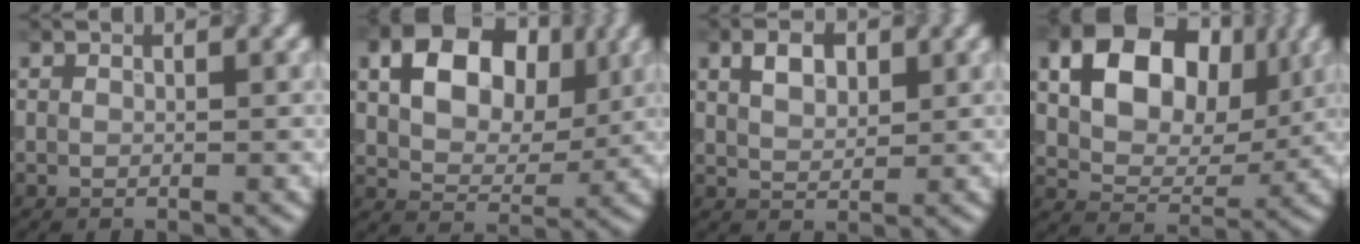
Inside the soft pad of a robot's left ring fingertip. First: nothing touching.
{"total": 9.0, "force": [2.5, 6.2, 6.1], "torque": [-0.101, 0.005, 0.034]}
{"total": 2.9, "force": [1.2, 1.8, 1.9], "torque": [-0.036, 0.004, 0.022]}
{"total": 10.2, "force": [3.1, 7.0, 6.8], "torque": [-0.113, 0.002, 0.045]}